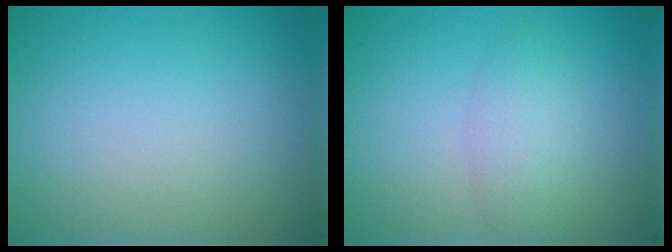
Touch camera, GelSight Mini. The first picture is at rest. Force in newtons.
{"total": 2.4, "press": 2.4, "slide": 0.0}